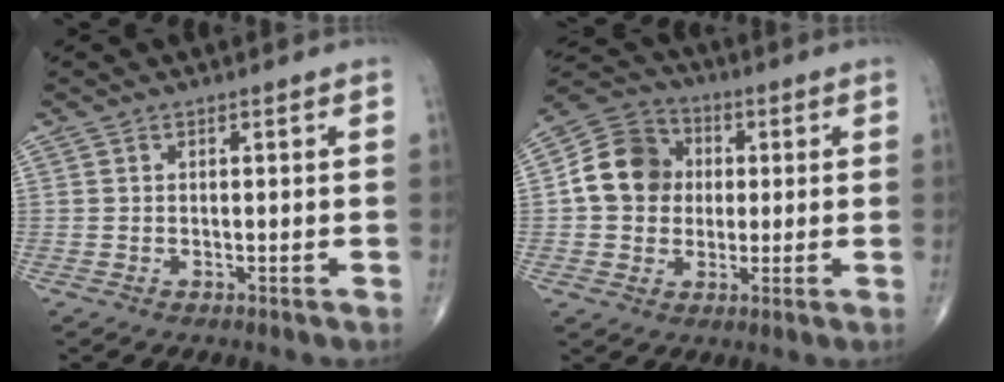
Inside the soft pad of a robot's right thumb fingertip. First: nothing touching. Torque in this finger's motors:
{"motor_torque": [0.39, 2.04, 0.55, -0.22, 0.05]}